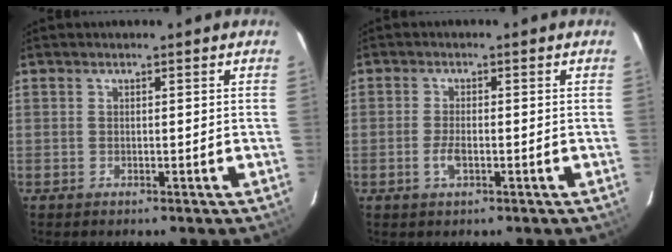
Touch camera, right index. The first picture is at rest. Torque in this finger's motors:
{"motor_torque": [0.41, -0.10, 0.04, 0.02]}